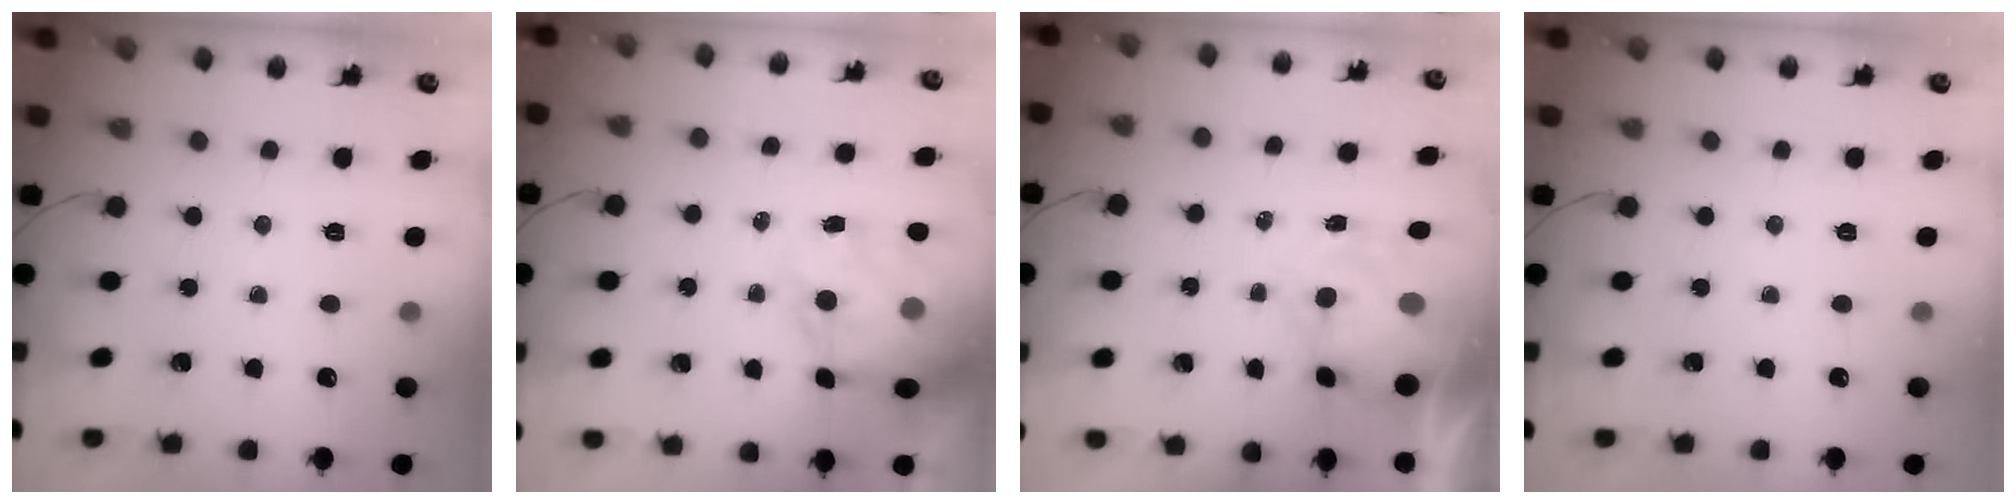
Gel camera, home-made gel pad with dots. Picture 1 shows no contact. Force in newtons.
{"total": 12.0, "press": 11.5, "slide": 3.4}
{"total": 7.6, "press": 7.4, "slide": 1.7}
{"total": 0.0}